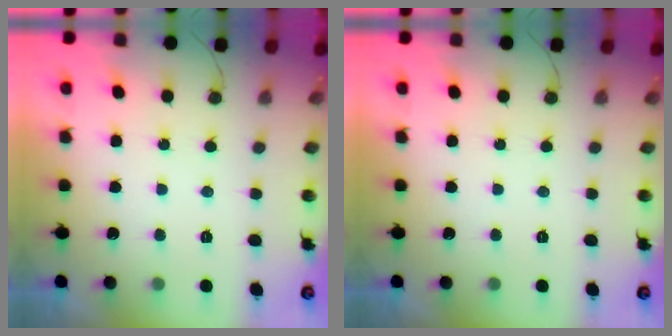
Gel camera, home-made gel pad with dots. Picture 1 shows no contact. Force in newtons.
{"total": 0.0}